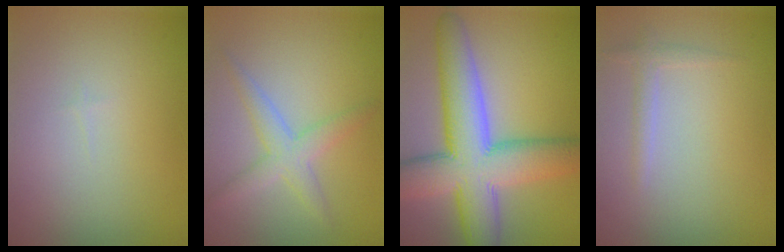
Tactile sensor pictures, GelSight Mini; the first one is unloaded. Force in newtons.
{"total": 2.8, "press": 2.8, "slide": 0.2}
{"total": 11.1, "press": 11.1, "slide": 0.7}
{"total": 1.2, "press": 1.2, "slide": 0.0}